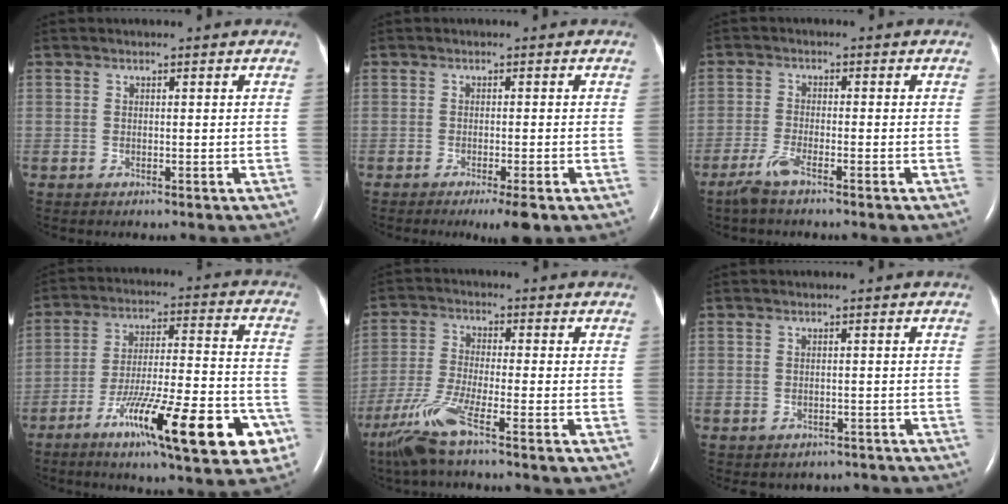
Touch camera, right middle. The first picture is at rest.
{"total": 3.8, "force": [-2.3, 0.3, 2.9], "torque": [-0.039, -0.011, -0.034]}
{"total": 3.7, "force": [-2.8, 0.2, 2.4], "torque": [-0.058, -0.007, -0.058]}
{"total": 20.2, "force": [-10.1, 3.1, 17.2], "torque": [-0.231, -0.004, -0.150]}
{"total": 8.7, "force": [-5.6, 0.0, 6.6], "torque": [-0.149, -0.024, -0.114]}
{"total": 4.2, "force": [-3.5, 2.2, 0.3], "torque": [-0.006, 0.015, -0.038]}